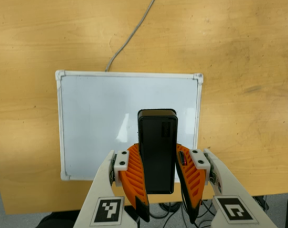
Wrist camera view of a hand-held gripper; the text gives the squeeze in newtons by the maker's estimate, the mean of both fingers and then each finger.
{"total": 8.3, "left": 6.7, "right": 10.0}